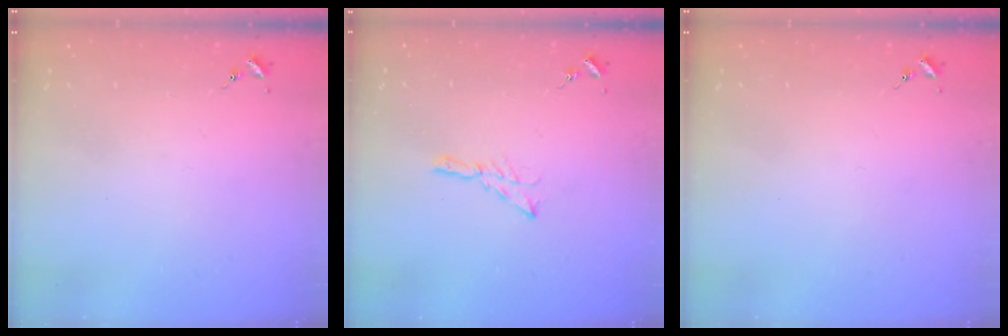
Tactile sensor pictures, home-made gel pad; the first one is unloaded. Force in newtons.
{"total": 5.4, "press": 5.4, "slide": 0.6}
{"total": 0.0}